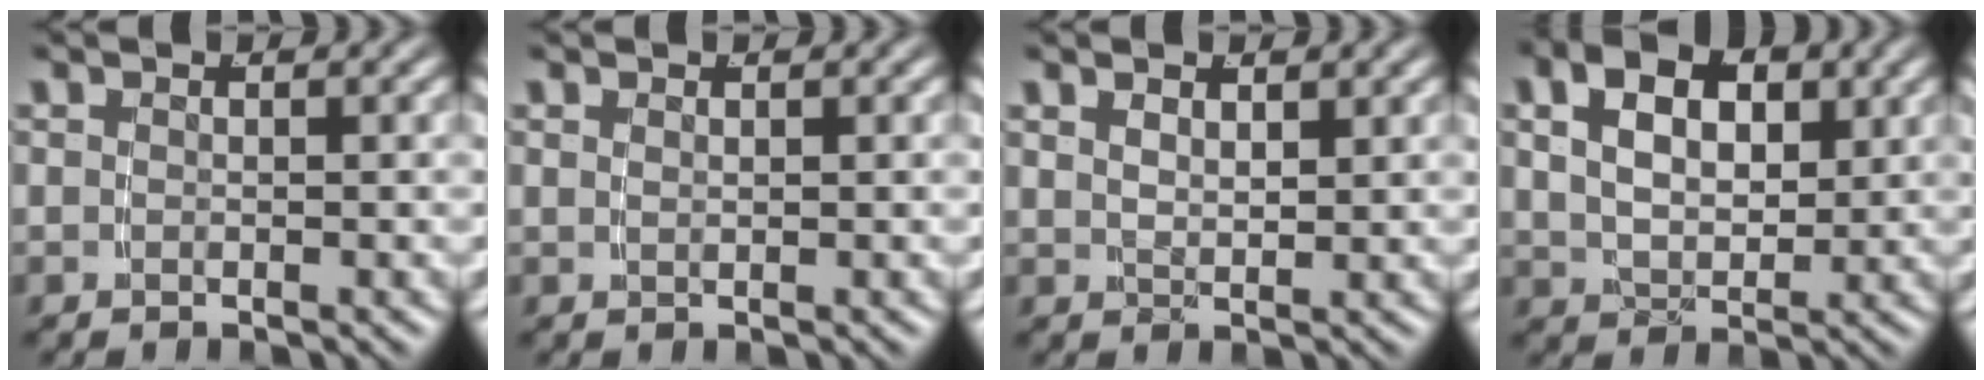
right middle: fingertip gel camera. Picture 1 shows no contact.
{"total": 0.7, "force": [0.4, -0.6, 0.2], "torque": [0.001, -0.003, 0.012]}
{"total": 1.4, "force": [1.0, 0.1, 1.0], "torque": [-0.019, -0.010, 0.029]}
{"total": 6.8, "force": [2.3, 4.6, 4.5], "torque": [-0.069, 0.002, 0.038]}